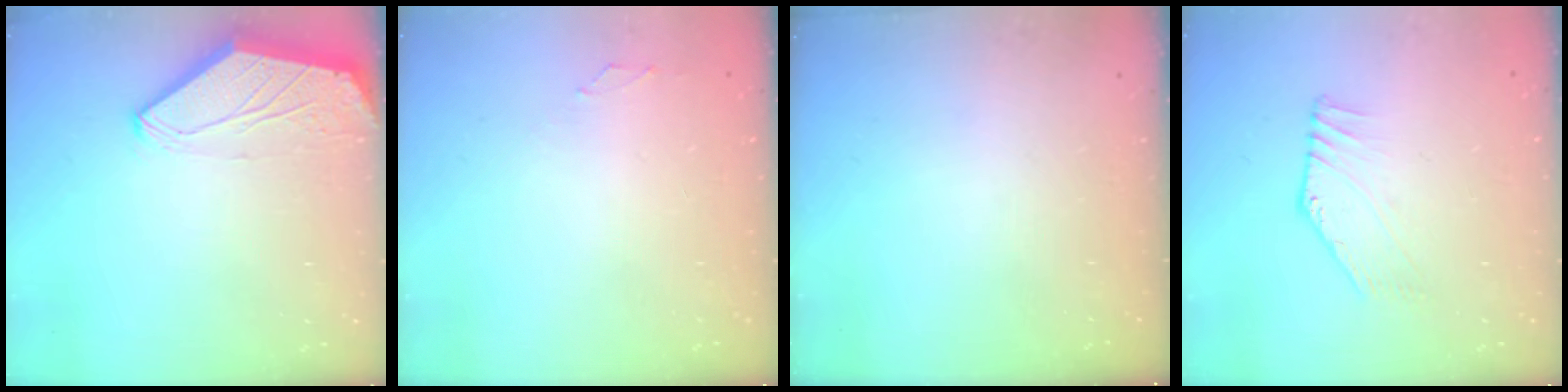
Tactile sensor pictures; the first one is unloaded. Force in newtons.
{"total": 0.0}
{"total": 0.0}
{"total": 2.7, "press": 2.7, "slide": 0.2}